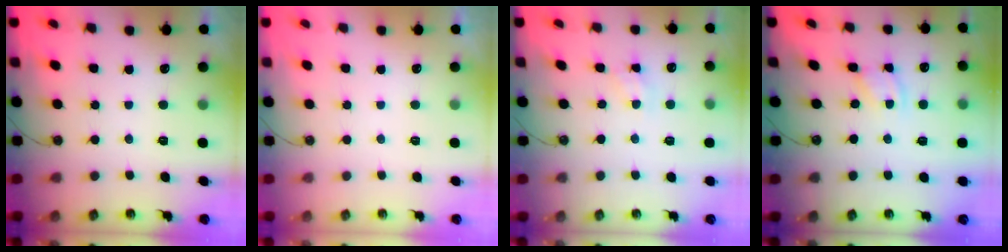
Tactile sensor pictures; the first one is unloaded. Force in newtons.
{"total": 0.0}
{"total": 3.1, "press": 3.1, "slide": 0.5}
{"total": 1.8, "press": 1.8, "slide": 0.3}